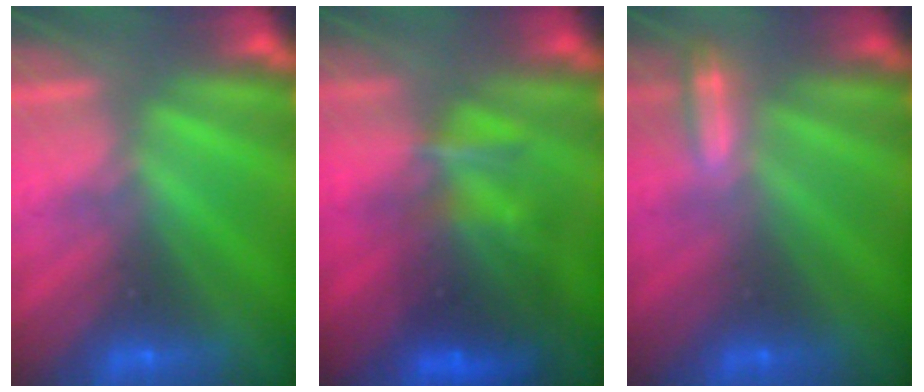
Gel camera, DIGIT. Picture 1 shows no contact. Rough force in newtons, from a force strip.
{"total": 8.1}
{"total": 1.9}